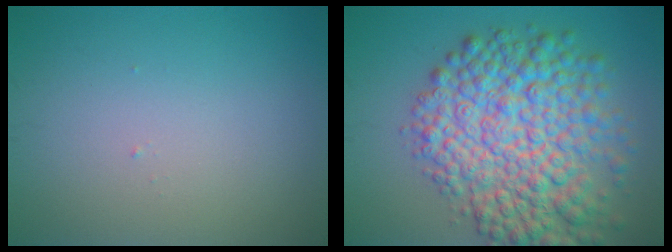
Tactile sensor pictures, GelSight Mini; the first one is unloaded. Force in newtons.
{"total": 10.8, "press": 10.8, "slide": 0.2}